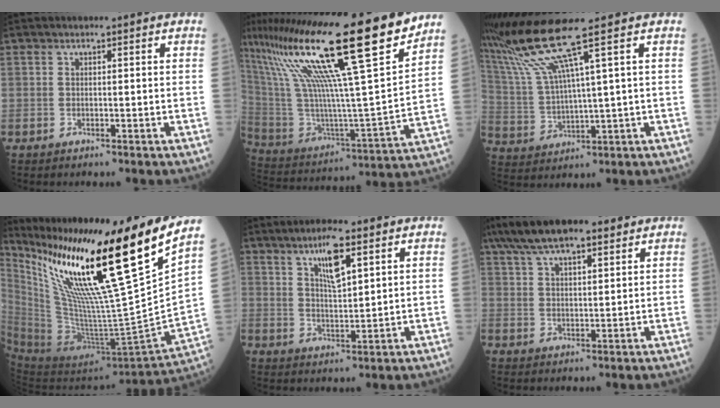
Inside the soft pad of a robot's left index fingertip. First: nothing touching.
{"total": 27.7, "force": [19.6, -0.6, 19.5], "torque": [-0.363, -0.021, 0.331]}
{"total": 9.5, "force": [7.0, -2.7, 5.8], "torque": [-0.131, 0.000, 0.148]}
{"total": 31.3, "force": [20.7, -2.4, 23.3], "torque": [-0.399, -0.073, 0.342]}
{"total": 6.4, "force": [3.6, 1.2, 5.1], "torque": [-0.100, 0.001, 0.066]}
{"total": 12.3, "force": [9.2, 3.7, 7.4], "torque": [-0.147, 0.040, 0.162]}